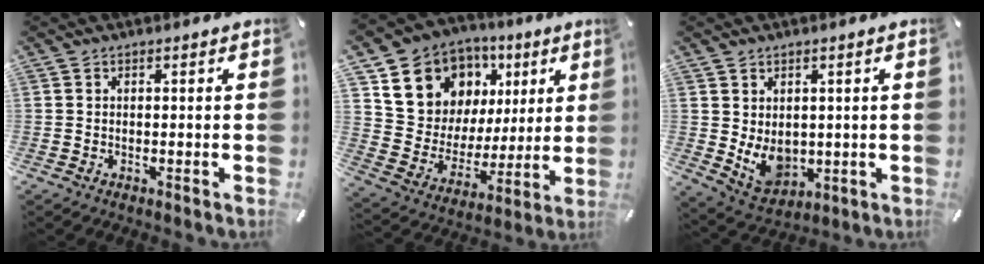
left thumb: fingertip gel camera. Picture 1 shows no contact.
{"total": 13.7, "force": [7.6, 11.0, 2.8], "torque": [-0.059, -0.062, 0.153]}
{"total": 7.6, "force": [1.2, 6.5, 3.8], "torque": [-0.076, -0.015, 0.025]}